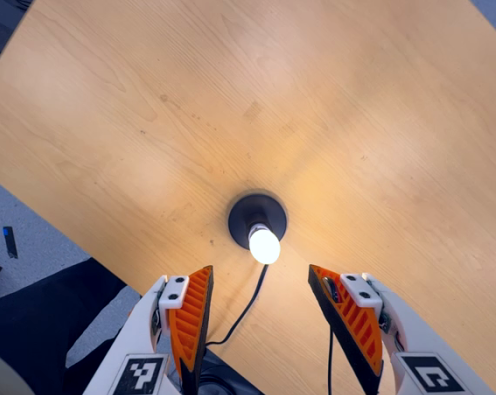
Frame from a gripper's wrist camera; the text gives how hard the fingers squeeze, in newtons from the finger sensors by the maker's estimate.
{"total": 0.0}